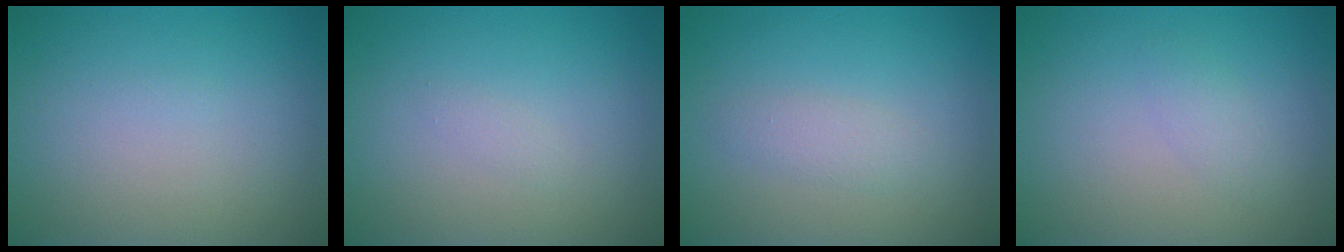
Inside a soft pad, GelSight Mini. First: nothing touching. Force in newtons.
{"total": 0.5, "press": 0.5, "slide": 0.0}
{"total": 1.4, "press": 1.4, "slide": 0.1}
{"total": 1.1, "press": 1.1, "slide": 0.0}